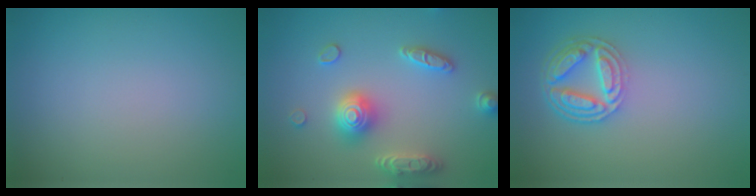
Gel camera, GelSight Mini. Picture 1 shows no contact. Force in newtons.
{"total": 4.1, "press": 4.0, "slide": 0.8}
{"total": 4.6, "press": 3.5, "slide": 3.0}